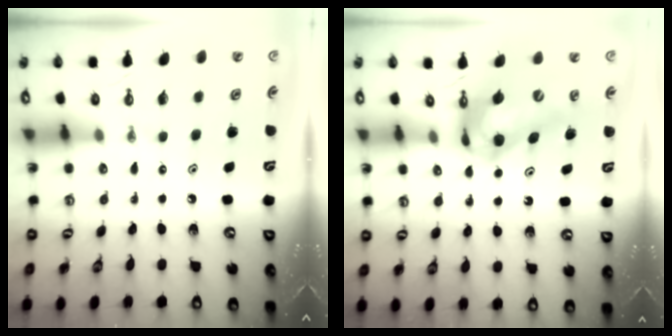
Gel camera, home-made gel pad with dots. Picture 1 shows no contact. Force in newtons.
{"total": 12.9, "press": 12.8, "slide": 1.1}